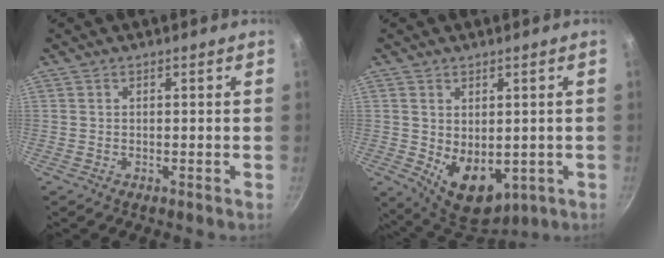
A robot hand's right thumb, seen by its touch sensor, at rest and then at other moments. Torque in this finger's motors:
{"motor_torque": [-0.43, 0.95, 0.53, 0.61, 0.08]}